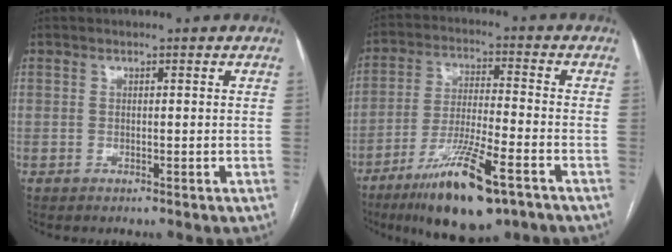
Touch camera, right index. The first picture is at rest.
{"total": 14.7, "force": [-8.7, 2.4, 11.6], "torque": [-0.218, -0.028, -0.148]}